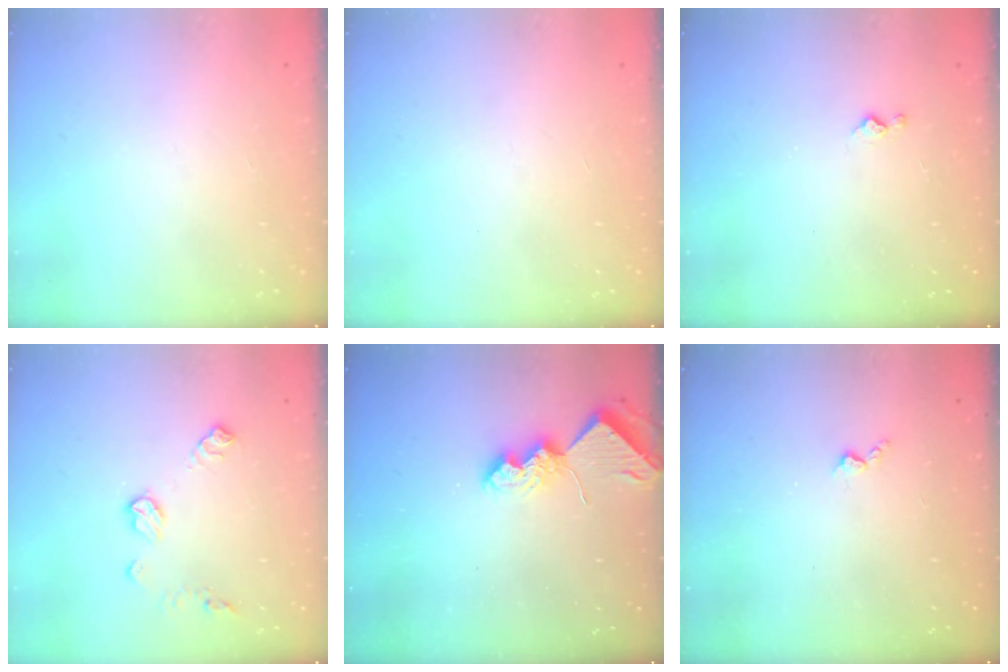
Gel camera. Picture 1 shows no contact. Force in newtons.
{"total": 0.0}
{"total": 2.9, "press": 2.9, "slide": 0.5}
{"total": 9.0, "press": 9.0, "slide": 0.4}
{"total": 7.6, "press": 7.6, "slide": 0.8}
{"total": 2.8, "press": 2.8, "slide": 0.5}